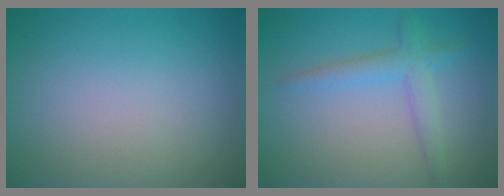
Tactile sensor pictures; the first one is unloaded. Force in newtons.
{"total": 2.5, "press": 2.5, "slide": 0.1}